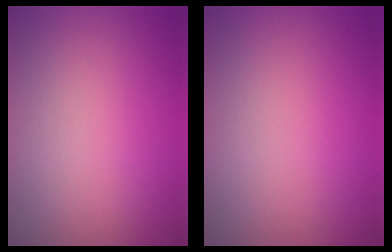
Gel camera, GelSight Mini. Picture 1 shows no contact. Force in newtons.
{"total": 0.0}